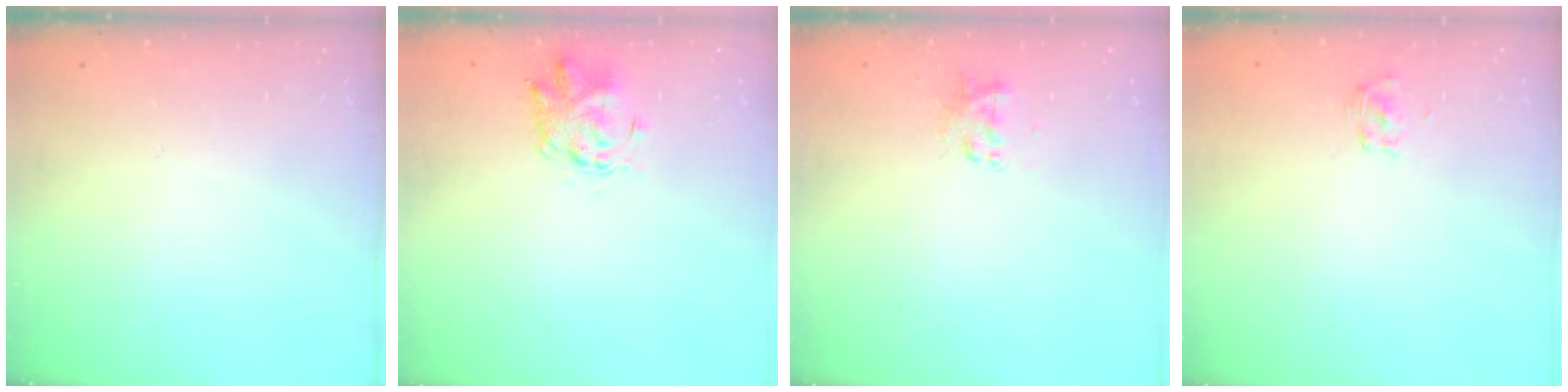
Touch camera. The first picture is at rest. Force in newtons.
{"total": 2.5, "press": 2.4, "slide": 0.7}
{"total": 2.2, "press": 2.2, "slide": 0.4}
{"total": 1.9, "press": 1.6, "slide": 1.0}